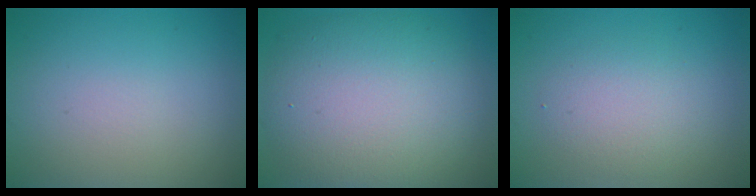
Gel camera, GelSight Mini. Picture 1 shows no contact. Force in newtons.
{"total": 10.6, "press": 10.6, "slide": 0.5}
{"total": 2.7, "press": 2.7, "slide": 0.2}